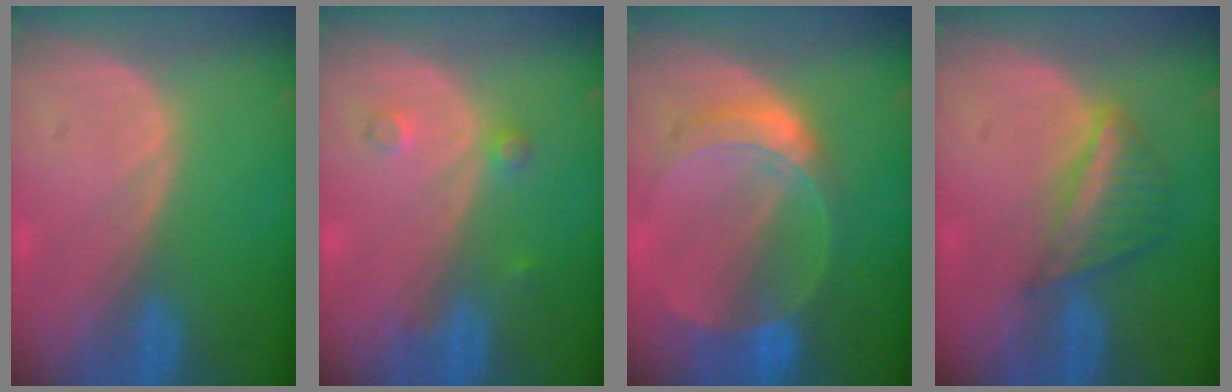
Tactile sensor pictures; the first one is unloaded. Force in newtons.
{"total": 2.0, "press": 2.0, "slide": 0.2}
{"total": 7.3, "press": 6.5, "slide": 3.4}
{"total": 6.1, "press": 5.4, "slide": 2.8}